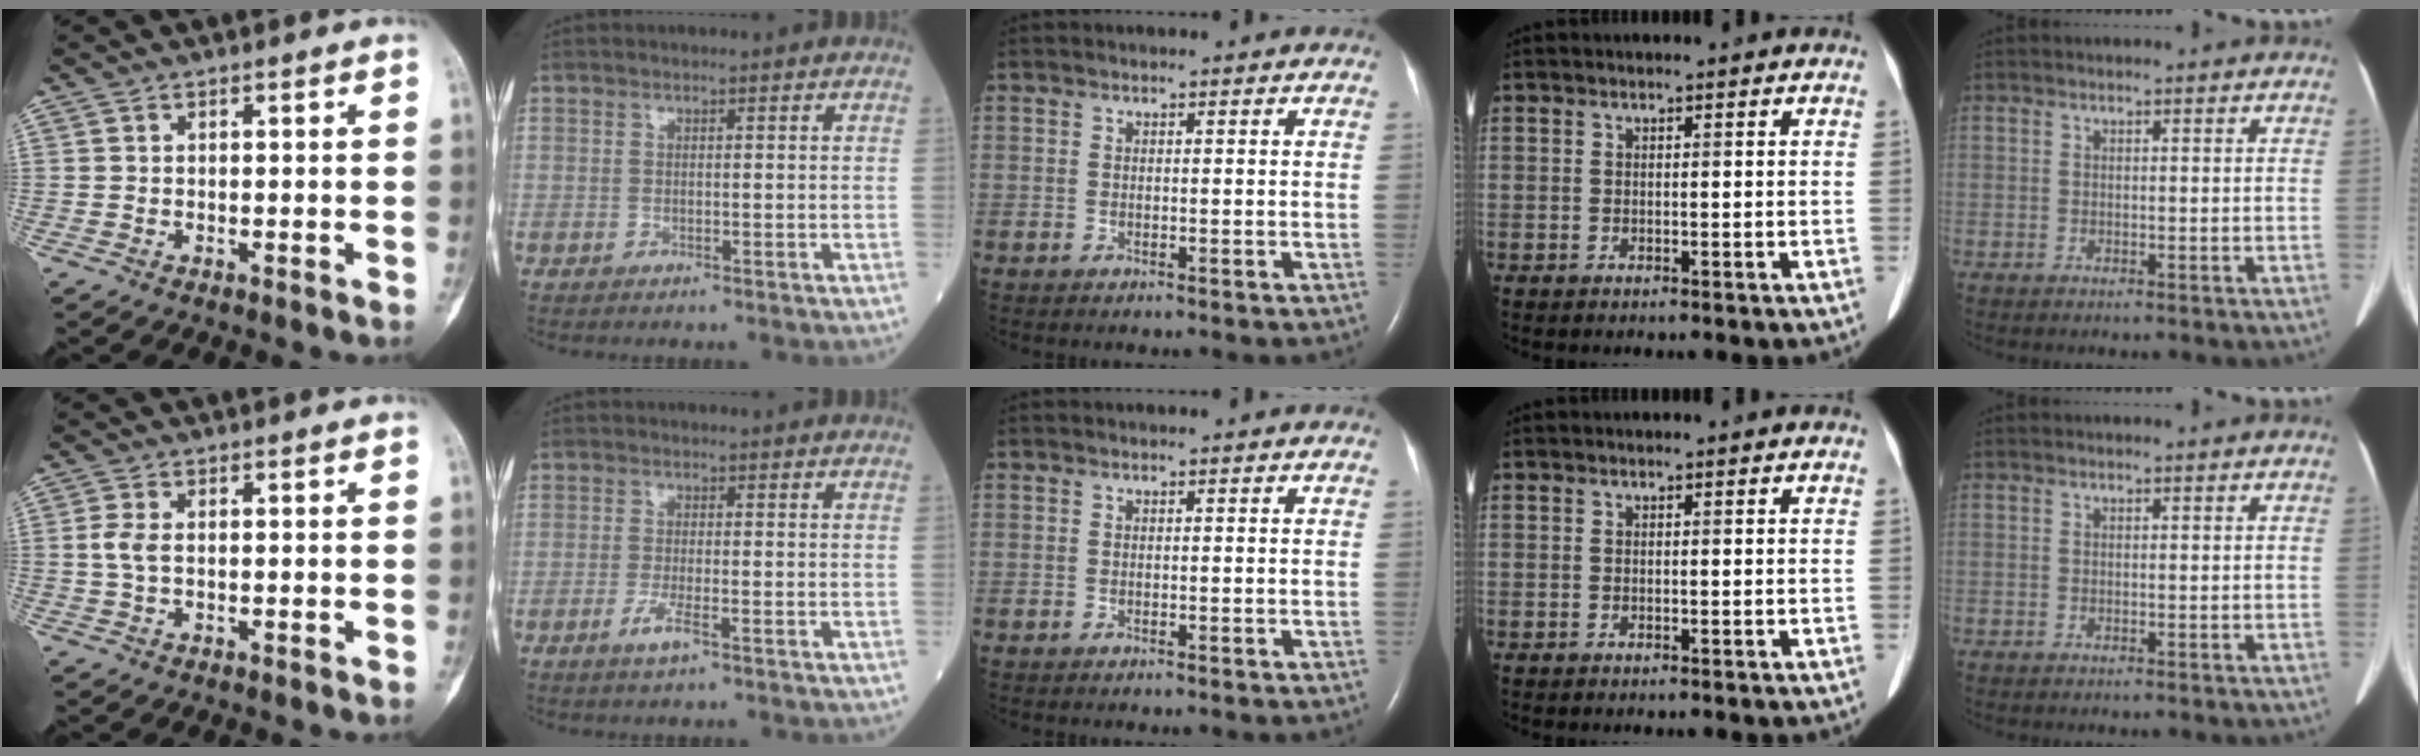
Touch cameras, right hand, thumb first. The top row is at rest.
{"thumb": {"total": 2.7, "force": [0.1, 1.4, 2.3], "torque": [-0.061, 0.003, -0.001]}, "index": {"total": 2.8, "force": [-1.5, 0.2, 2.4], "torque": [-0.053, -0.005, -0.030]}}